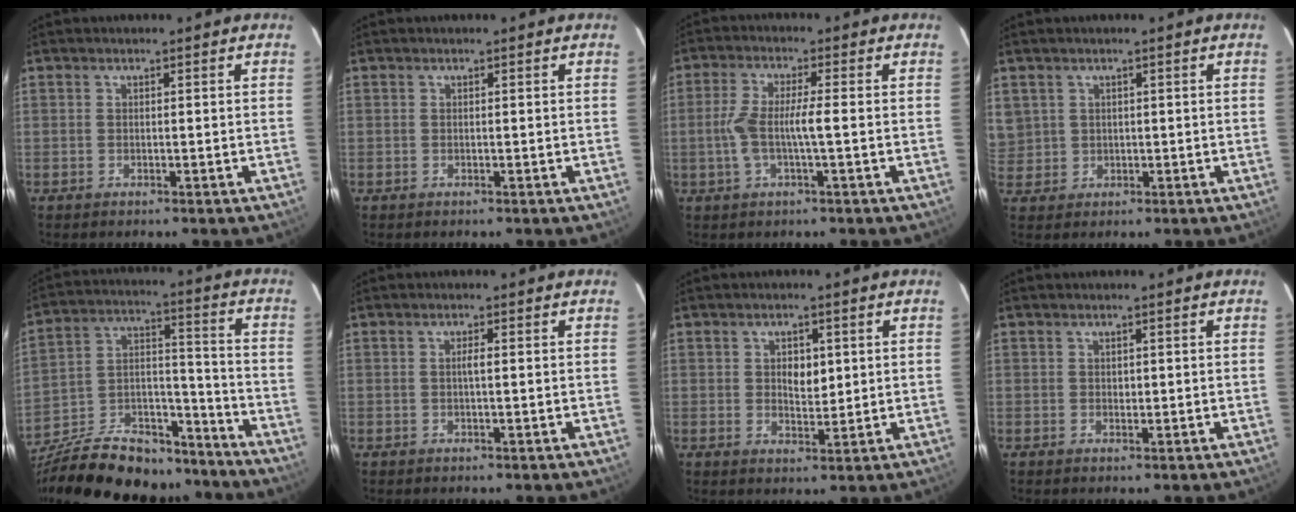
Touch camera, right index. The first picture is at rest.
{"total": 0.0}
{"total": 5.9, "force": [-0.7, 0.6, 5.8], "torque": [-0.126, 0.007, -0.015]}
{"total": 5.0, "force": [1.8, 4.6, 0.6], "torque": [-0.023, 0.011, 0.048]}
{"total": 22.5, "force": [-19.9, 6.4, 8.2], "torque": [-0.165, 0.014, -0.322]}
{"total": 1.1, "force": [0.0, 0.0, 1.1], "torque": [-0.022, 0.001, -0.001]}
{"total": 3.7, "force": [0.8, 2.1, 2.9], "torque": [-0.043, -0.002, 0.017]}
{"total": 0.6, "force": [0.1, 0.5, 0.4], "torque": [-0.006, 0.001, 0.001]}